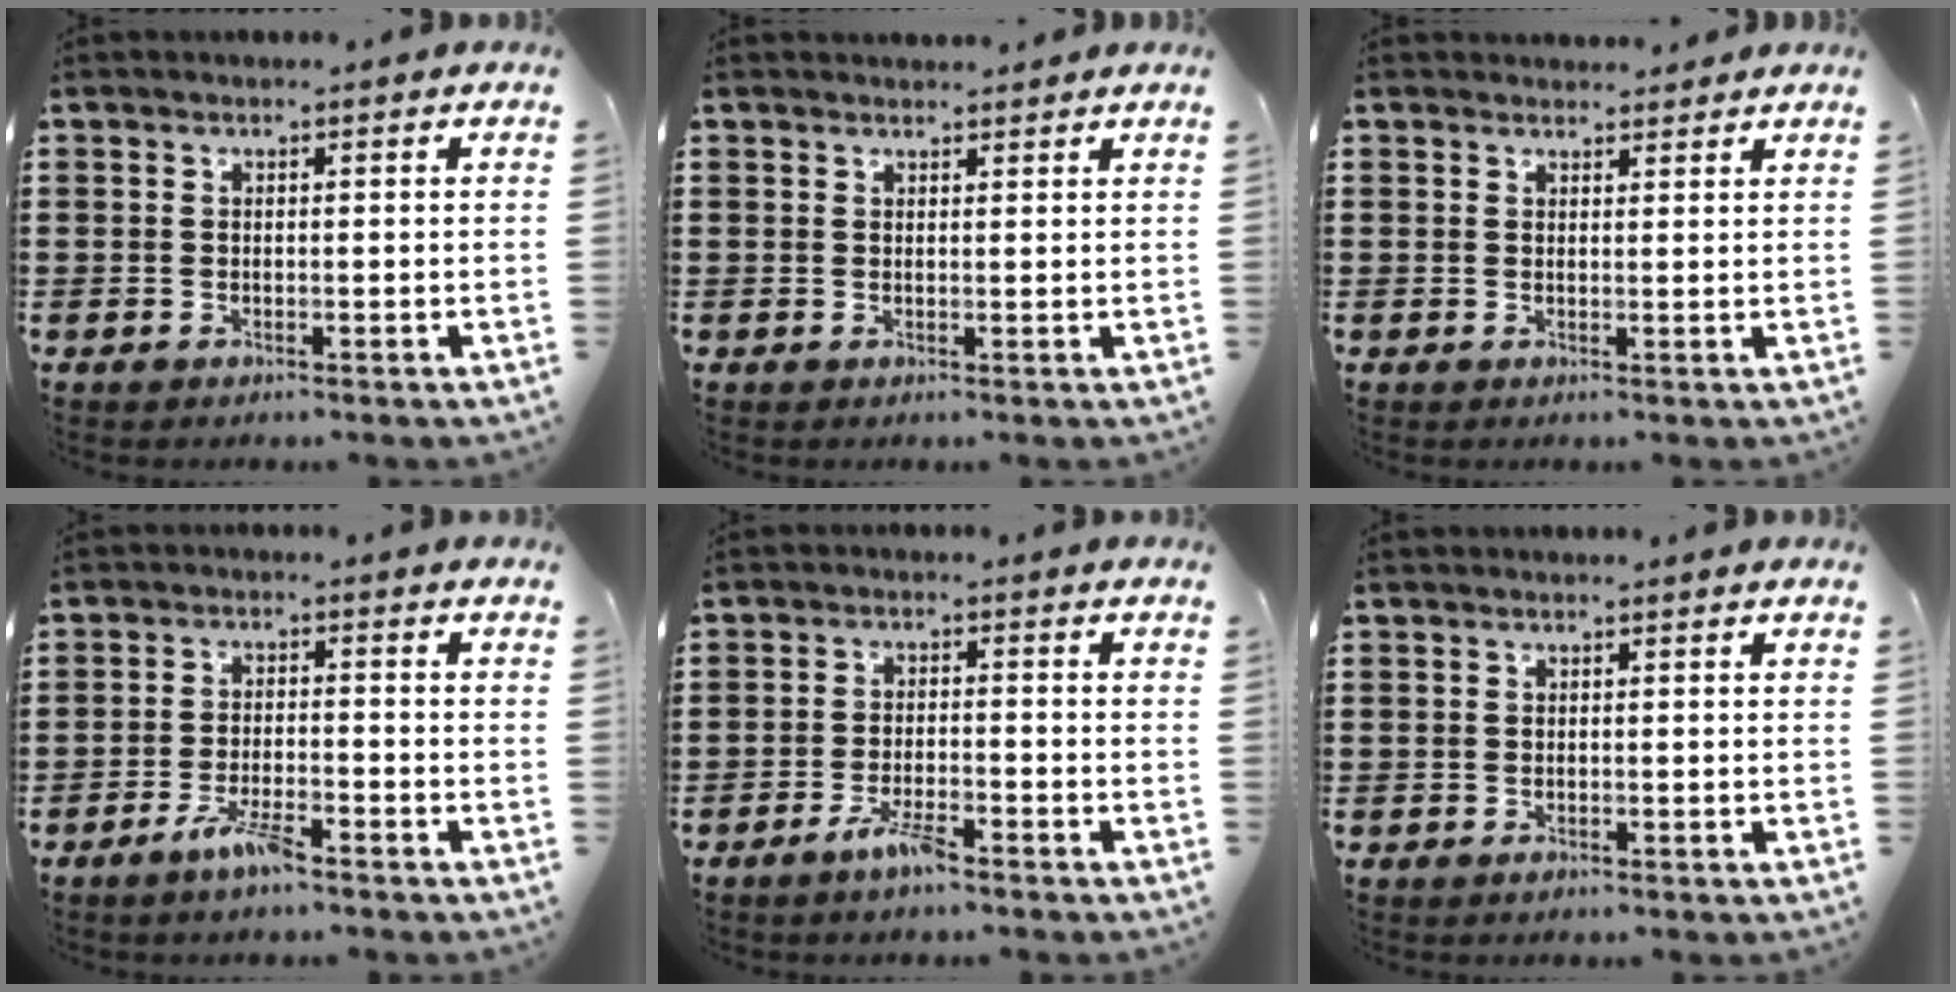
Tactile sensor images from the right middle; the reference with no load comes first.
{"total": 1.3, "force": [1.2, 0.3, 0.0], "torque": [0.005, -0.002, 0.022]}
{"total": 1.8, "force": [1.7, 0.5, 0.0], "torque": [0.003, 0.001, 0.031]}
{"total": 4.3, "force": [-3.1, 0.6, 3.0], "torque": [-0.069, -0.004, -0.061]}
{"total": 3.8, "force": [-2.8, 0.6, 2.6], "torque": [-0.064, -0.003, -0.056]}
{"total": 0.0}